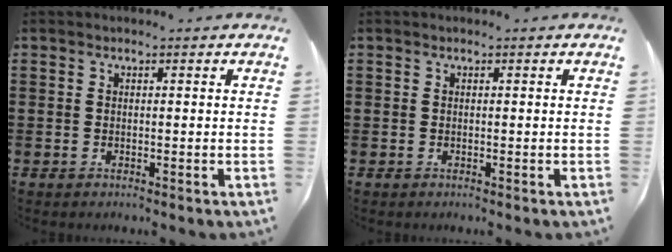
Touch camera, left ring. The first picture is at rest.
{"total": 0.0}